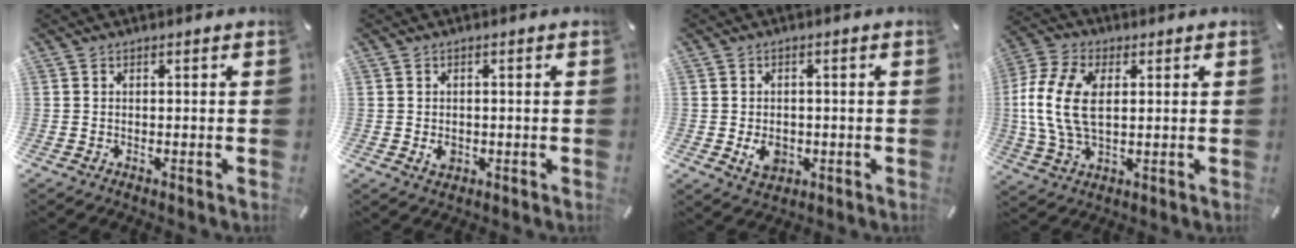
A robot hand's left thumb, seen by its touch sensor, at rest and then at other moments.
{"total": 2.5, "force": [-0.5, 2.0, 1.4], "torque": [-0.016, -0.001, -0.010]}
{"total": 5.1, "force": [-1.1, 4.0, 3.0], "torque": [-0.047, -0.005, -0.020]}
{"total": 13.0, "force": [1.4, 8.2, 10.0], "torque": [-0.229, 0.006, 0.026]}